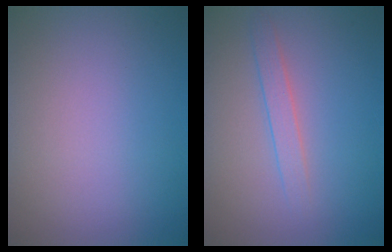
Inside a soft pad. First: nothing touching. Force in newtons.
{"total": 1.5, "press": 1.5, "slide": 0.1}